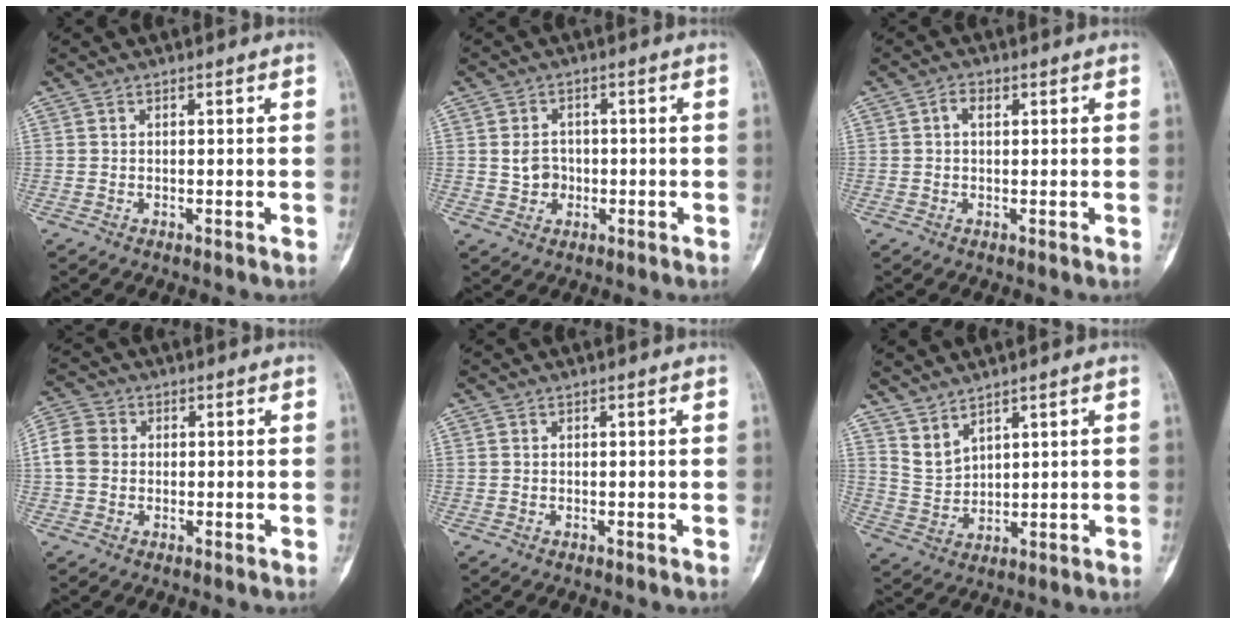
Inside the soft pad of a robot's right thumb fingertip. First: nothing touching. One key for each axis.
{"total": 4.1, "fx": -0.3, "fy": 3.6, "fz": 2.0, "tx": -0.010, "ty": 0.005, "tz": -0.005}
{"total": 2.3, "fx": 0.7, "fy": 1.5, "fz": 1.7, "tx": -0.027, "ty": 0.006, "tz": 0.011}
{"total": 6.7, "fx": 0.2, "fy": 5.7, "fz": 3.4, "tx": -0.070, "ty": 0.017, "tz": 0.000}
{"total": 0.0}
{"total": 4.6, "fx": 3.9, "fy": 1.4, "fz": 2.0, "tx": -0.035, "ty": -0.031, "tz": 0.092}